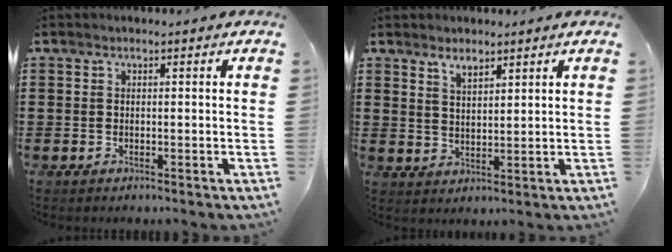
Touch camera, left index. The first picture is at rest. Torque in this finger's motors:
{"motor_torque": [0.33, -0.37, 0.26, 0.02]}